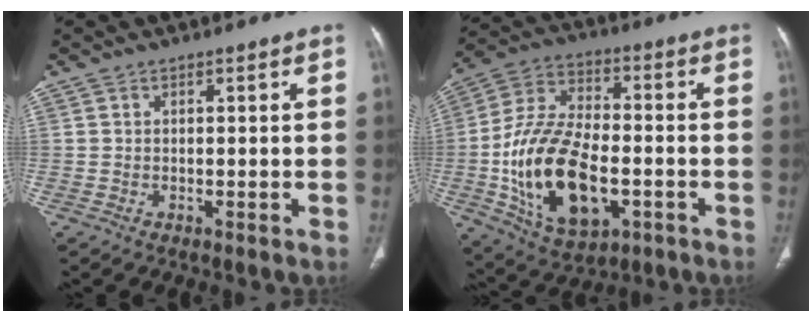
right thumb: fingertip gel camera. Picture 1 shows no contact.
{"total": 21.1, "force": [-4.8, 11.8, 16.9], "torque": [-0.305, 0.017, -0.073]}